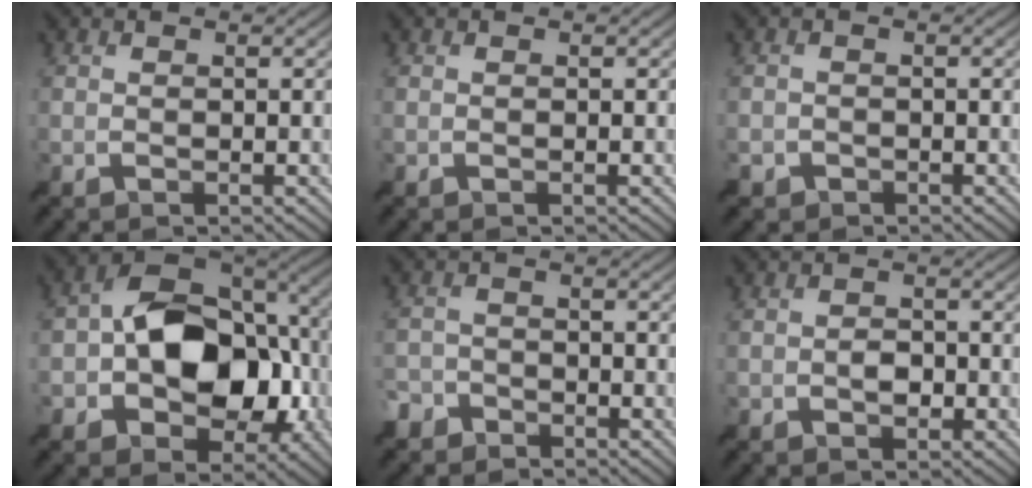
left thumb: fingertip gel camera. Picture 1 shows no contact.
{"total": 0.0}
{"total": 1.7, "force": [-1.1, 1.2, 0.2], "torque": [0.000, -0.004, -0.027]}
{"total": 14.6, "force": [-1.4, 9.8, 10.7], "torque": [-0.172, 0.008, -0.036]}
{"total": 3.2, "force": [-2.6, 1.8, 0.5], "torque": [-0.009, 0.001, -0.062]}
{"total": 1.7, "force": [-0.6, 1.2, 1.1], "torque": [-0.019, 0.000, -0.014]}